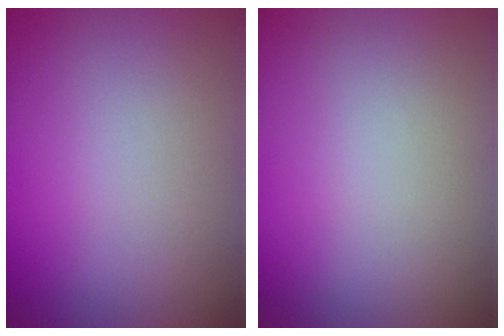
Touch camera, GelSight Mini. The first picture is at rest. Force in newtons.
{"total": 0.0}